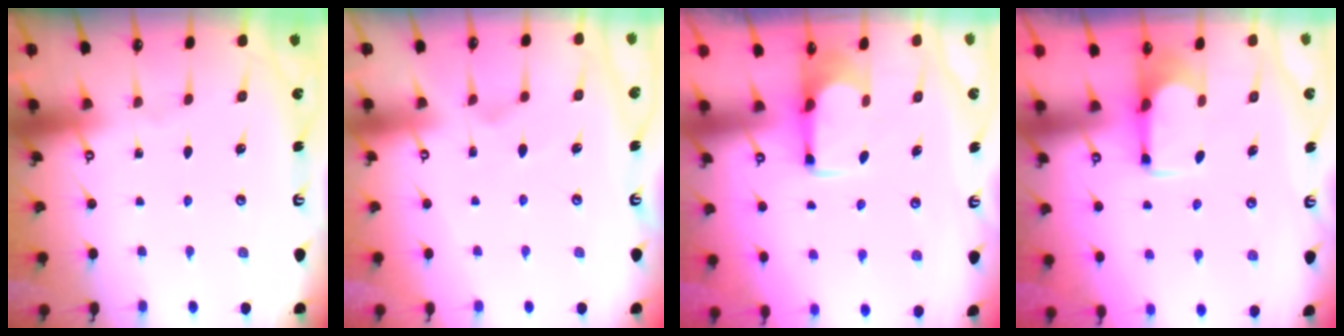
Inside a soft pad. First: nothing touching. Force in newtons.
{"total": 1.6, "press": 1.1, "slide": 1.2}
{"total": 1.6, "press": 1.5, "slide": 0.6}
{"total": 1.7, "press": 1.6, "slide": 0.7}